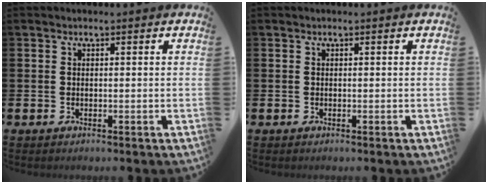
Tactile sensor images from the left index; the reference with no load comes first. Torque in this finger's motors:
{"motor_torque": [0.00, 0.00, 0.00, 0.01]}